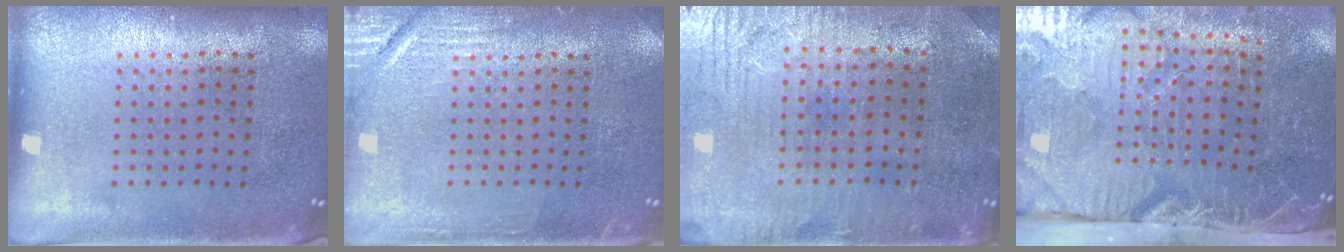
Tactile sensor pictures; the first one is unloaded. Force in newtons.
{"total": 2.7, "press": 2.7, "slide": 0.4}
{"total": 1.0, "press": 0.8, "slide": 0.6}
{"total": 5.1, "press": 4.3, "slide": 2.7}